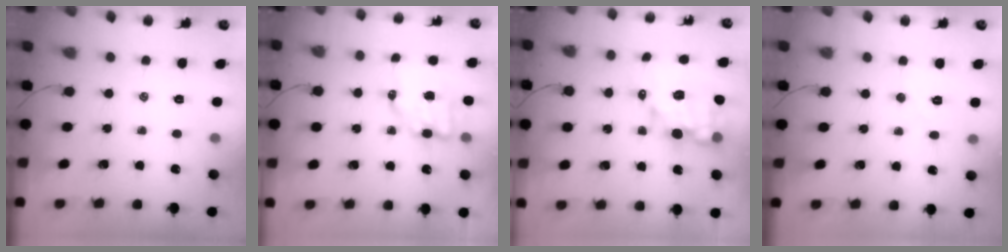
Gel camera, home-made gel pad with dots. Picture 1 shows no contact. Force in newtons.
{"total": 7.7, "press": 7.6, "slide": 1.1}
{"total": 12.5, "press": 11.9, "slide": 3.6}
{"total": 5.9, "press": 5.8, "slide": 1.1}